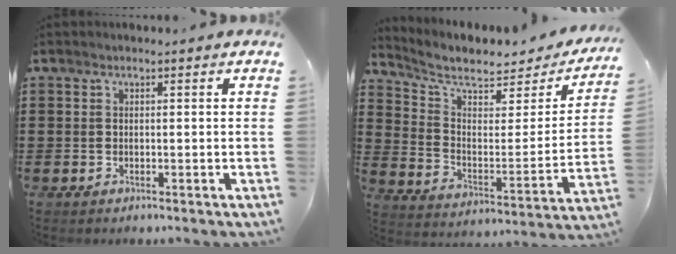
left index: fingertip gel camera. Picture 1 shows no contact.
{"total": 6.5, "force": [5.4, 1.7, 3.2], "torque": [-0.090, -0.038, 0.091]}